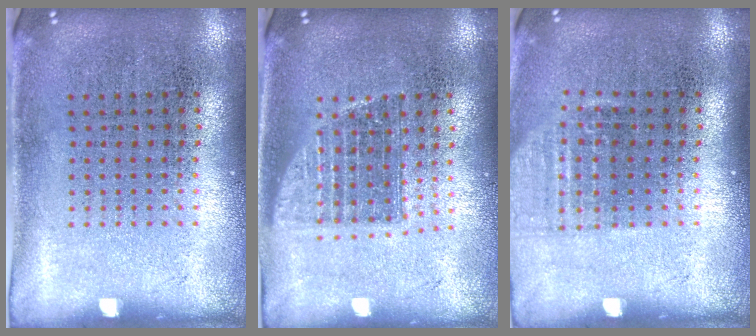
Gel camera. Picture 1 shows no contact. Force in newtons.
{"total": 1.3, "press": 1.1, "slide": 0.7}
{"total": 1.0, "press": 0.9, "slide": 0.4}